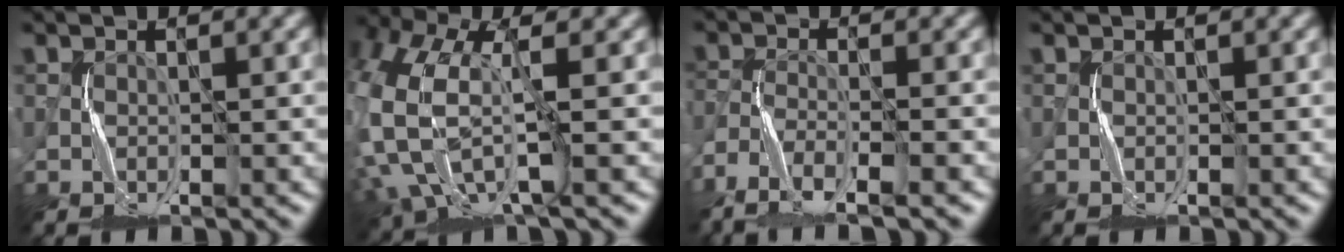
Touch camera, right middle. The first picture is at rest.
{"total": 8.4, "force": [0.1, 4.8, 6.9], "torque": [-0.186, -0.018, -0.004]}
{"total": 5.5, "force": [-5.0, 0.8, 2.3], "torque": [-0.042, -0.009, -0.095]}
{"total": 0.0}